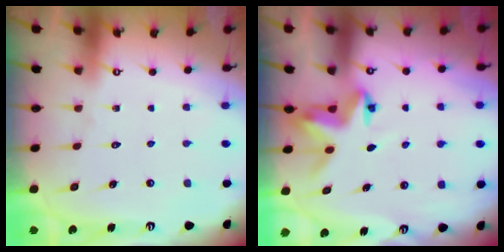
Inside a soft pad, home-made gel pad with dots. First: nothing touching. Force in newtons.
{"total": 4.0, "press": 3.9, "slide": 0.5}